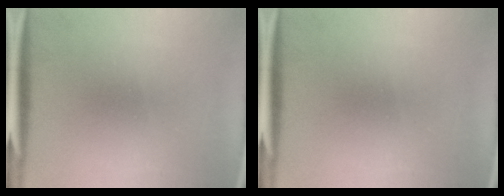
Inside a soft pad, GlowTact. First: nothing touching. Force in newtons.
{"total": 0.0}